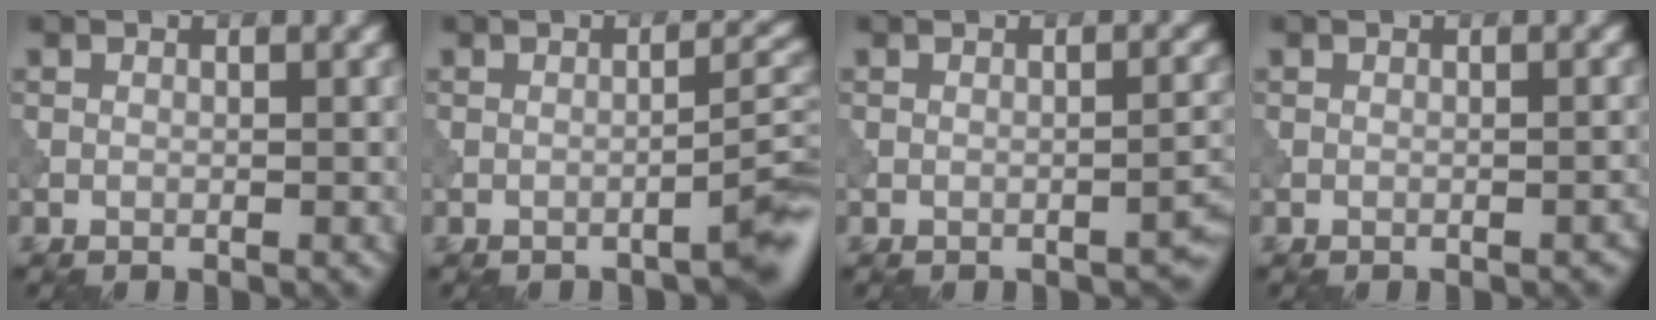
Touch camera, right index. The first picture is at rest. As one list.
[{"total": 3.5, "force": [-2.4, 0.4, 2.5], "torque": [-0.025, 0.019, -0.043]}, {"total": 1.7, "force": [-1.4, 0.3, 0.9], "torque": [-0.007, 0.006, -0.020]}, {"total": 0.6, "force": [-0.5, 0.2, 0.4], "torque": [-0.006, 0.001, -0.006]}]